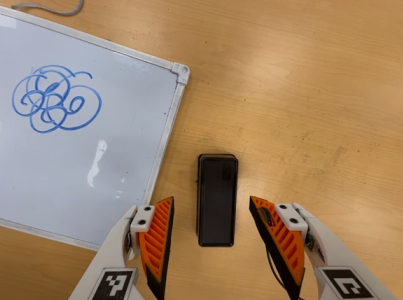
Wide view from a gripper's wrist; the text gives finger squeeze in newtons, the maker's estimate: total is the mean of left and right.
{"total": 0.0}